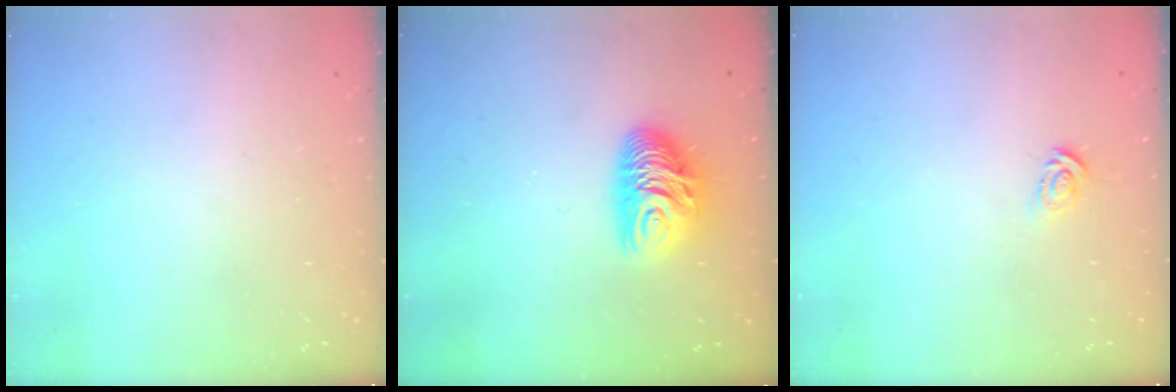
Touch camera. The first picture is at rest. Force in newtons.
{"total": 10.4, "press": 10.4, "slide": 0.8}
{"total": 2.9, "press": 2.9, "slide": 0.2}